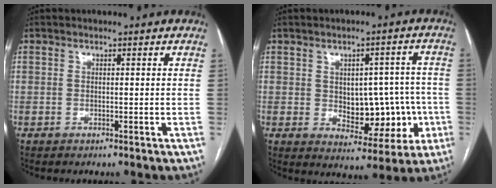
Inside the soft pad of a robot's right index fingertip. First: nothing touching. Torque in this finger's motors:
{"motor_torque": [0.12, 0.08, 0.05, 0.03]}